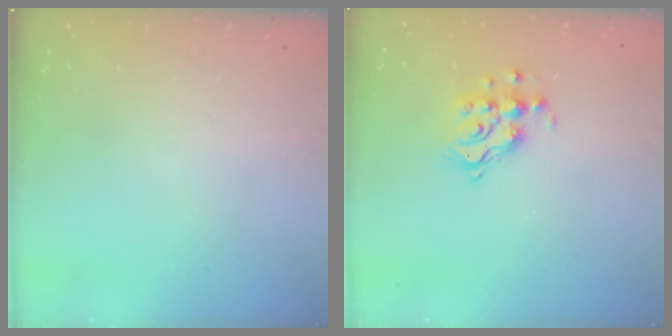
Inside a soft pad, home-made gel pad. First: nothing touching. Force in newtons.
{"total": 11.5, "press": 11.4, "slide": 1.0}